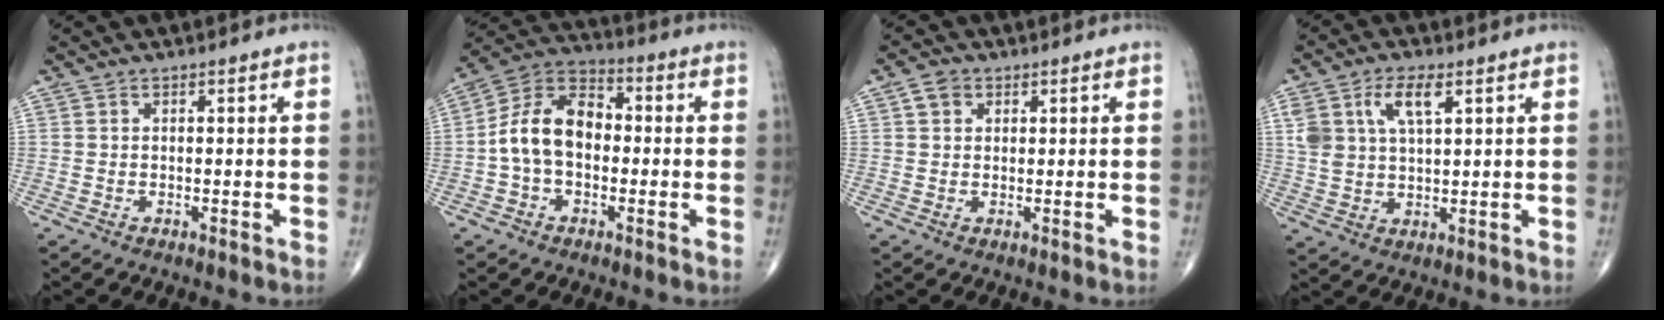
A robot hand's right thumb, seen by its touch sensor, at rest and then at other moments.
{"total": 12.0, "force": [-1.0, 8.0, 8.9], "torque": [-0.148, 0.039, -0.033]}
{"total": 2.9, "force": [1.1, 2.3, 1.4], "torque": [-0.013, 0.000, 0.018]}
{"total": 8.0, "force": [3.5, 3.8, 6.2], "torque": [-0.120, -0.001, 0.071]}